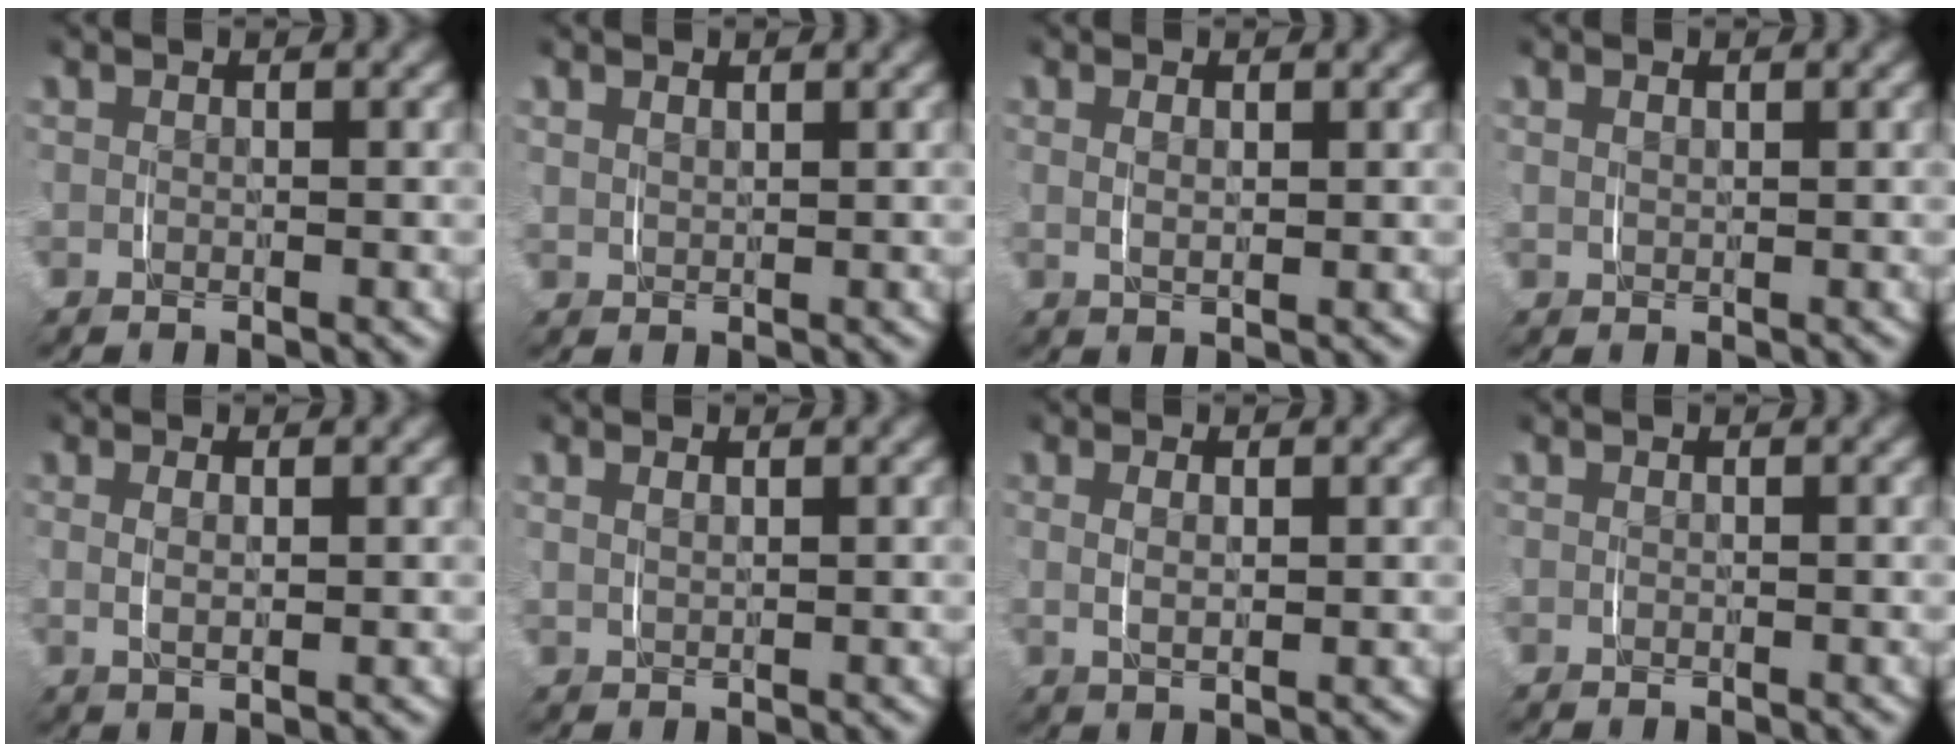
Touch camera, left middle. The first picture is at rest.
{"total": 1.0, "force": [1.0, 0.2, 0.2], "torque": [-0.001, -0.001, 0.023]}
{"total": 1.3, "force": [0.6, 0.2, 1.1], "torque": [-0.019, -0.004, 0.016]}
{"total": 0.7, "force": [0.6, 0.2, 0.3], "torque": [-0.001, 0.001, 0.014]}
{"total": 1.7, "force": [0.5, 0.4, 1.5], "torque": [-0.028, -0.004, 0.015]}
{"total": 0.9, "force": [0.8, 0.2, 0.5], "torque": [-0.007, 0.000, 0.018]}
{"total": 1.9, "force": [0.6, 0.6, 1.7], "torque": [-0.032, -0.004, 0.017]}
{"total": 0.0}